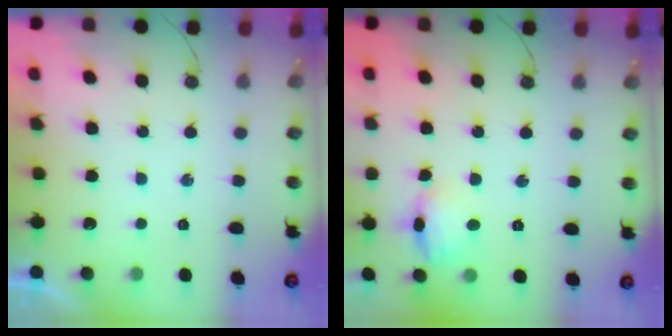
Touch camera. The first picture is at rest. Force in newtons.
{"total": 9.9, "press": 9.8, "slide": 1.2}